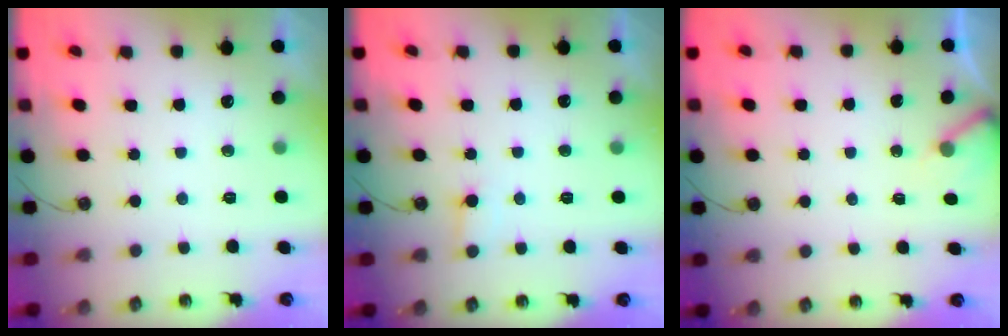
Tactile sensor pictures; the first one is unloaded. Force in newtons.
{"total": 3.3, "press": 3.3, "slide": 0.3}
{"total": 2.7, "press": 2.7, "slide": 0.2}